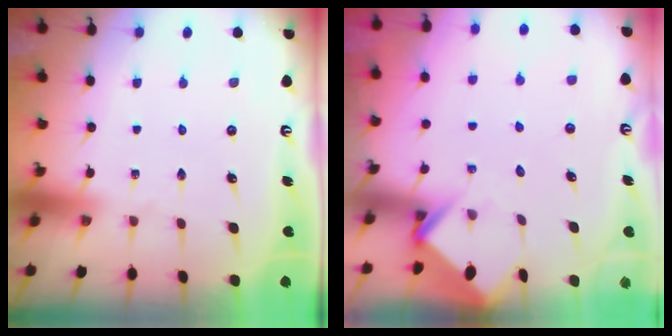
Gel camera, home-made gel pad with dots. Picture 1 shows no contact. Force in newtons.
{"total": 3.9, "press": 3.9, "slide": 0.3}